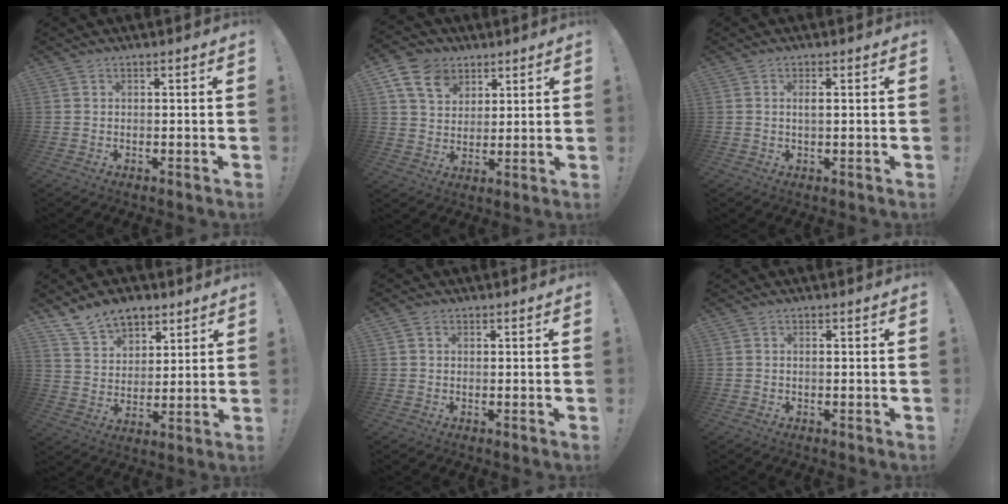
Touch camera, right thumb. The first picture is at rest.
{"total": 11.7, "force": [6.1, 8.5, 5.3], "torque": [-0.088, -0.023, 0.121]}
{"total": 1.6, "force": [0.3, 0.3, 1.6], "torque": [-0.016, -0.006, 0.002]}
{"total": 11.8, "force": [8.5, 7.3, 3.7], "torque": [-0.061, -0.055, 0.165]}
{"total": 1.0, "force": [0.3, 0.9, 0.4], "torque": [-0.003, 0.001, 0.004]}
{"total": 0.7, "force": [0.1, 0.0, 0.7], "torque": [-0.014, 0.001, 0.002]}